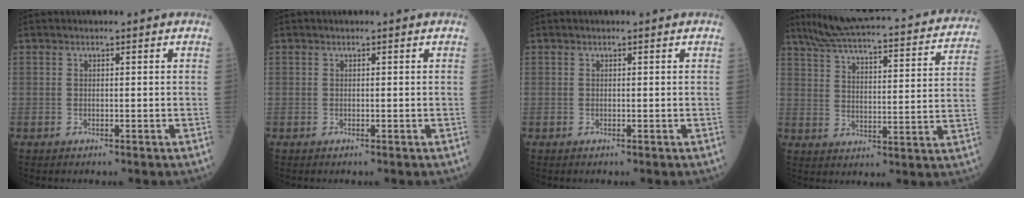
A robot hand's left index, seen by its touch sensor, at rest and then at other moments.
{"total": 0.0}
{"total": 0.0}
{"total": 28.0, "force": [24.9, 4.3, 12.2], "torque": [-0.196, -0.025, 0.312]}